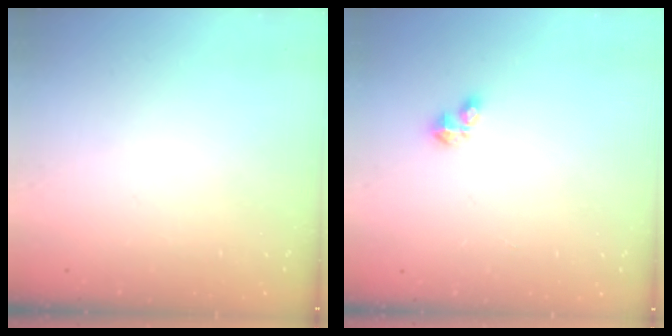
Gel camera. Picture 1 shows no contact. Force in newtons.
{"total": 4.2, "press": 4.2, "slide": 0.6}